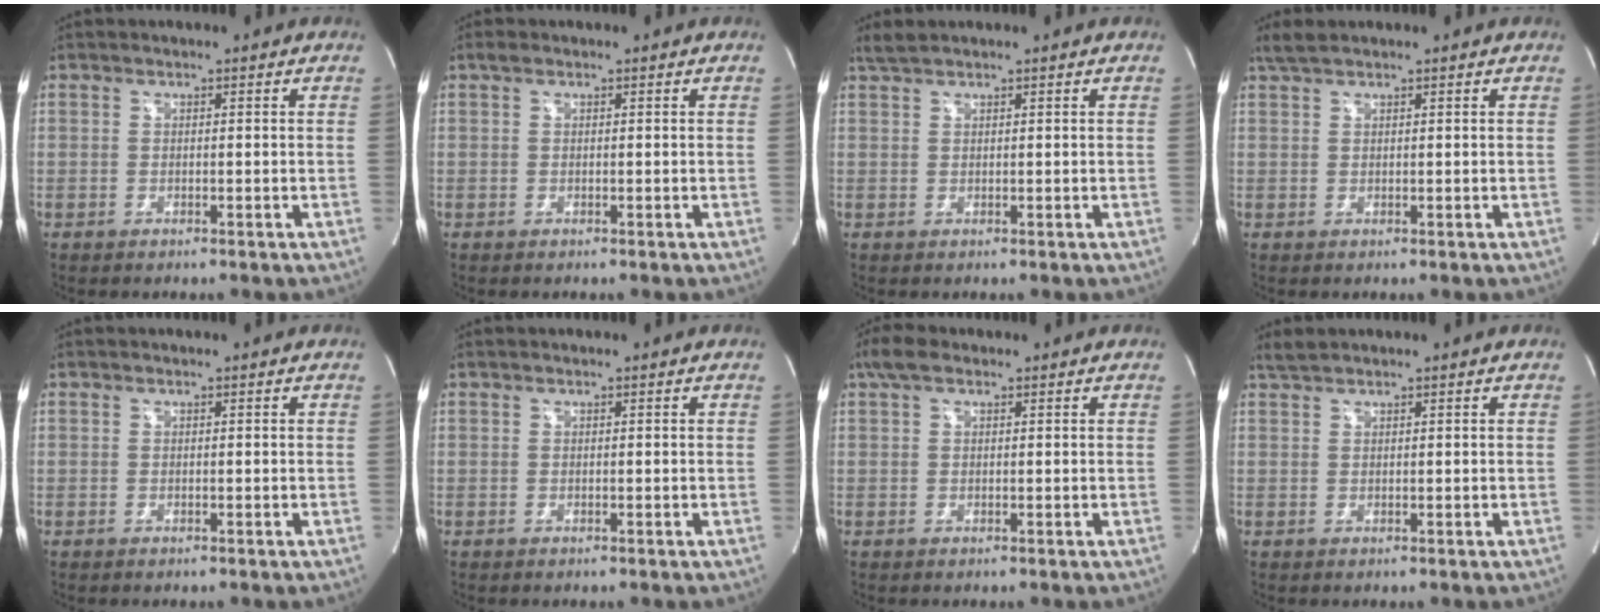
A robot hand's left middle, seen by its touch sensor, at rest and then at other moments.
{"total": 0.9, "force": [0.6, 0.4, 0.5], "torque": [-0.015, 0.015, 0.009]}
{"total": 1.8, "force": [1.7, 0.0, 0.7], "torque": [-0.021, 0.014, 0.037]}
{"total": 2.2, "force": [1.9, 0.3, 1.1], "torque": [-0.029, 0.015, 0.040]}
{"total": 0.0}
{"total": 0.0}
{"total": 3.5, "force": [2.2, 1.5, 2.2], "torque": [-0.057, 0.028, 0.045]}
{"total": 1.5, "force": [1.5, 0.0, 0.4], "torque": [-0.015, 0.012, 0.035]}